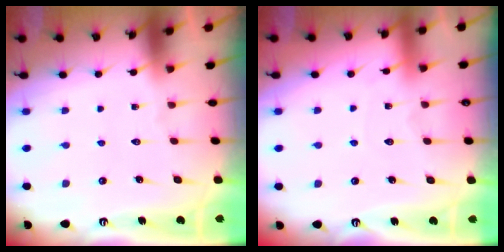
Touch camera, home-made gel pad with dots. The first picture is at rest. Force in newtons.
{"total": 2.7, "press": 2.7, "slide": 0.2}